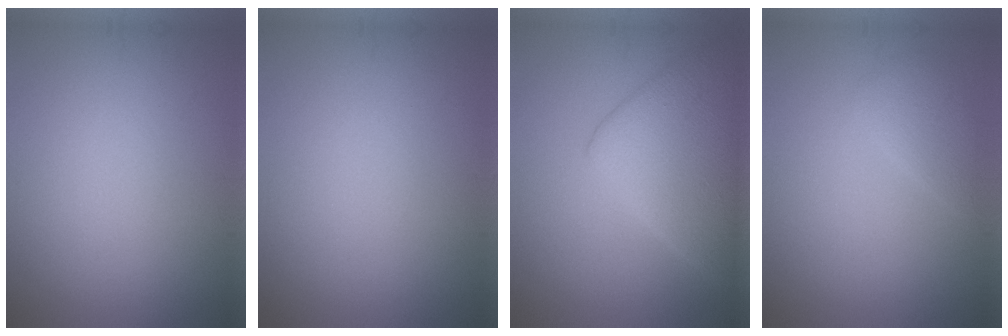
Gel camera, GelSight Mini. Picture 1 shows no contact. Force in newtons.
{"total": 0.0}
{"total": 7.2, "press": 7.2, "slide": 0.2}
{"total": 1.7, "press": 1.7, "slide": 0.1}